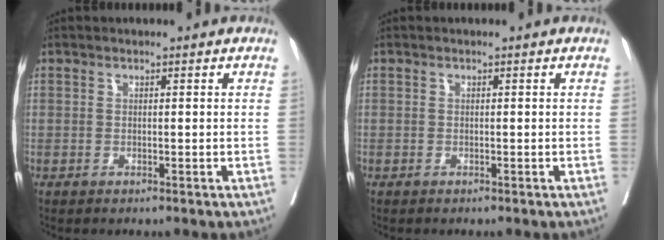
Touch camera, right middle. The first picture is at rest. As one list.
[{"total": 0.0}]